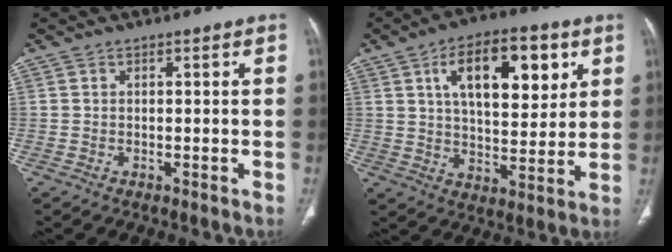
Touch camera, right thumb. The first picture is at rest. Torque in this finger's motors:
{"motor_torque": [0.69, 4.32, 1.14, -0.01, 0.13]}